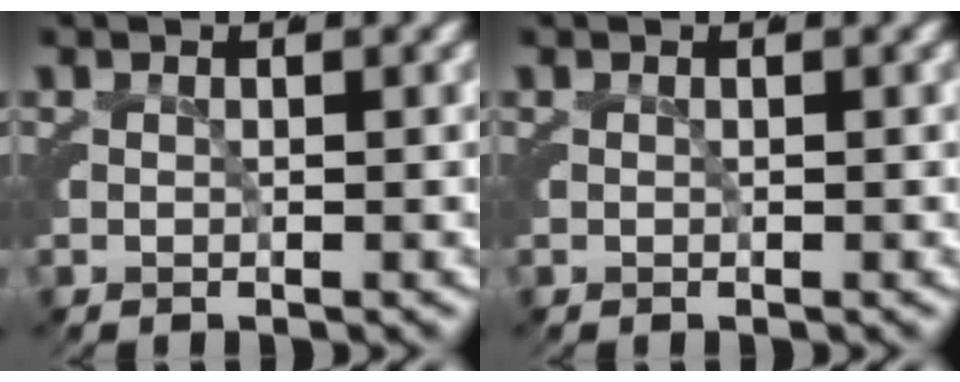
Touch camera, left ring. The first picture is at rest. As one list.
[{"total": 0.0}]